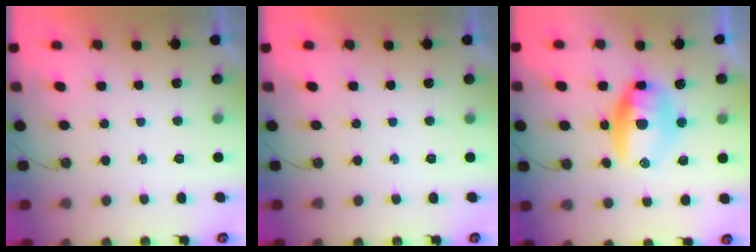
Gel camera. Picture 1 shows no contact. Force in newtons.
{"total": 0.0}
{"total": 10.7, "press": 10.7, "slide": 0.8}